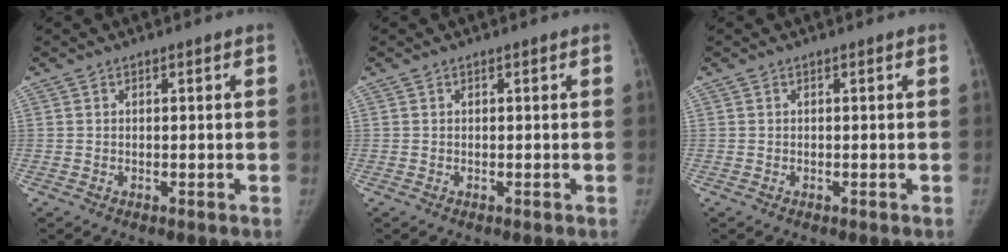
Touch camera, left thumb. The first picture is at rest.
{"total": 0.0}
{"total": 0.0}